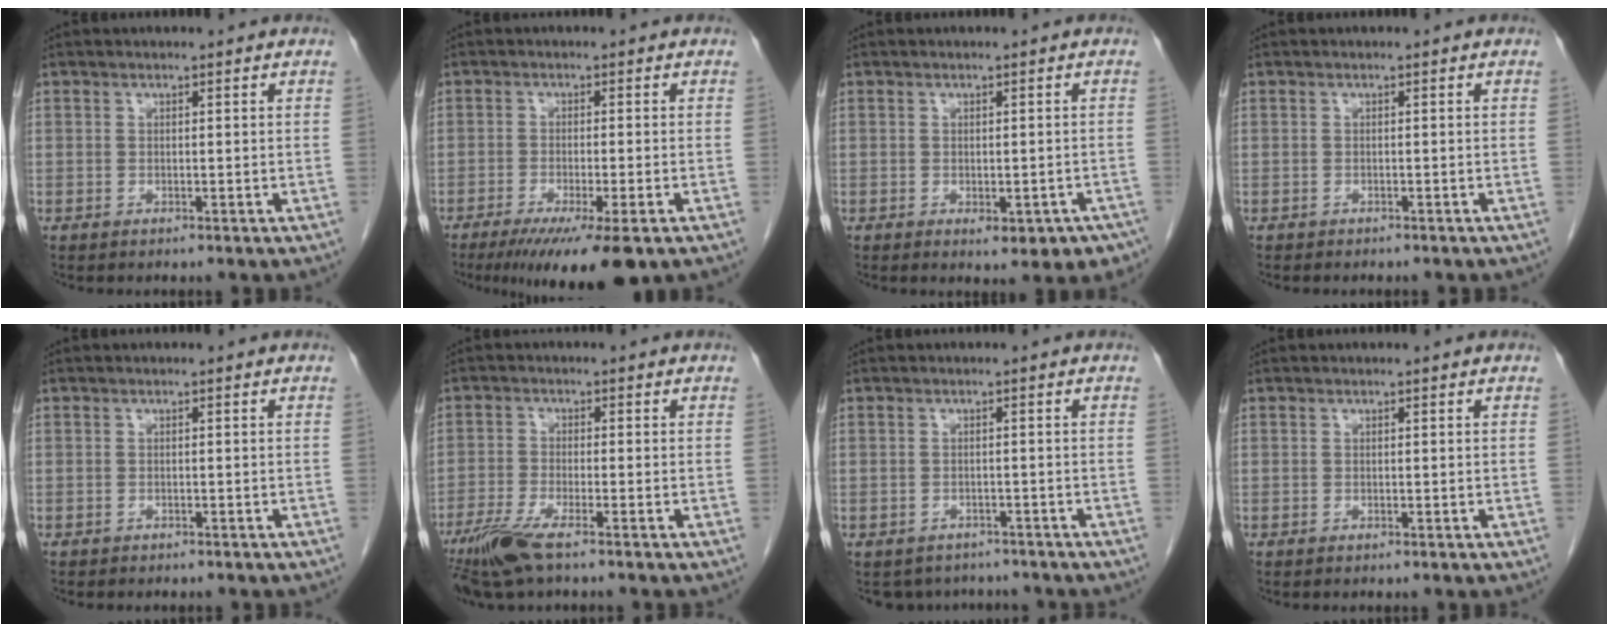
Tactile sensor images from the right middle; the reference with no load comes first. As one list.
[{"total": 10.4, "force": [-6.9, 1.0, 7.7], "torque": [-0.113, -0.024, -0.106]}, {"total": 5.9, "force": [-3.6, 3.0, 3.5], "torque": [-0.022, 0.007, -0.044]}, {"total": 1.8, "force": [-1.5, 0.7, 0.7], "torque": [-0.020, -0.002, -0.014]}, {"total": 2.0, "force": [-1.7, 0.8, 0.8], "torque": [-0.021, -0.003, -0.015]}, {"total": 6.5, "force": [-4.5, 0.4, 4.6], "torque": [-0.095, -0.018, -0.089]}, {"total": 5.8, "force": [-5.1, 2.7, 0.2], "torque": [0.008, 0.009, -0.061]}, {"total": 0.0}]